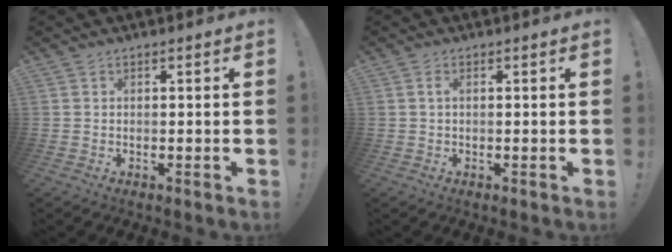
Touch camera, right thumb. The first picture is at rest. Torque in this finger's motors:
{"motor_torque": [0.04, 0.04, 0.00, -0.01, 0.00]}